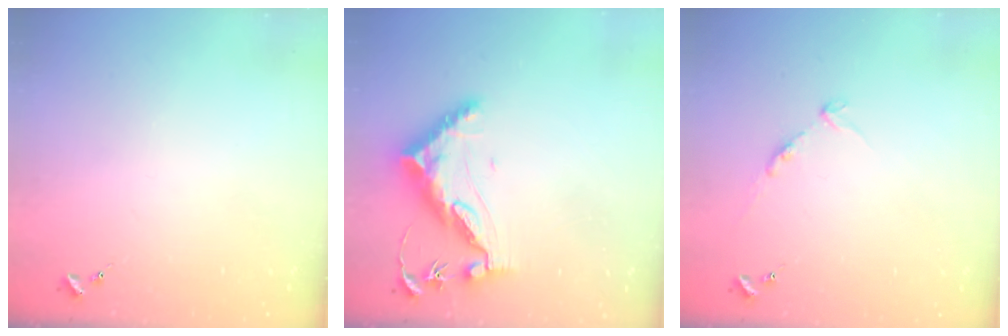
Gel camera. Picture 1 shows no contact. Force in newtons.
{"total": 11.5, "press": 11.4, "slide": 0.7}
{"total": 5.3, "press": 5.2, "slide": 0.7}